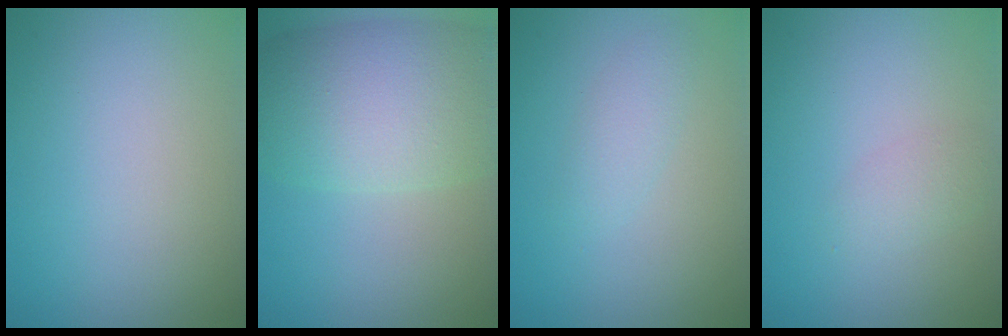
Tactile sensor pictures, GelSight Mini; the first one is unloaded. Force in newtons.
{"total": 9.5, "press": 9.5, "slide": 0.3}
{"total": 1.6, "press": 1.6, "slide": 0.1}
{"total": 1.5, "press": 1.5, "slide": 0.1}